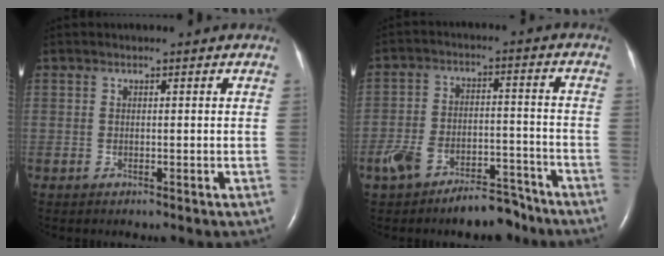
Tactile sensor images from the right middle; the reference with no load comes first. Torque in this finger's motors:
{"motor_torque": [0.70, -0.71, 0.11, 0.08]}